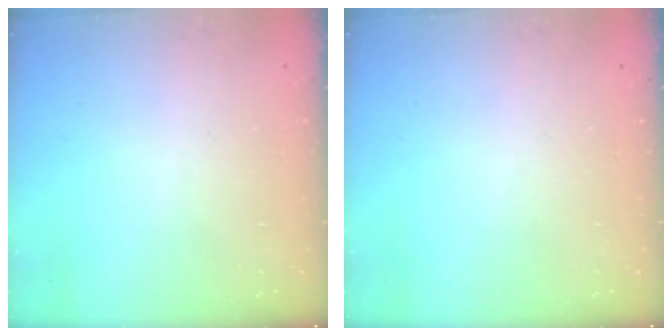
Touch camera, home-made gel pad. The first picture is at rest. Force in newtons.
{"total": 0.0}